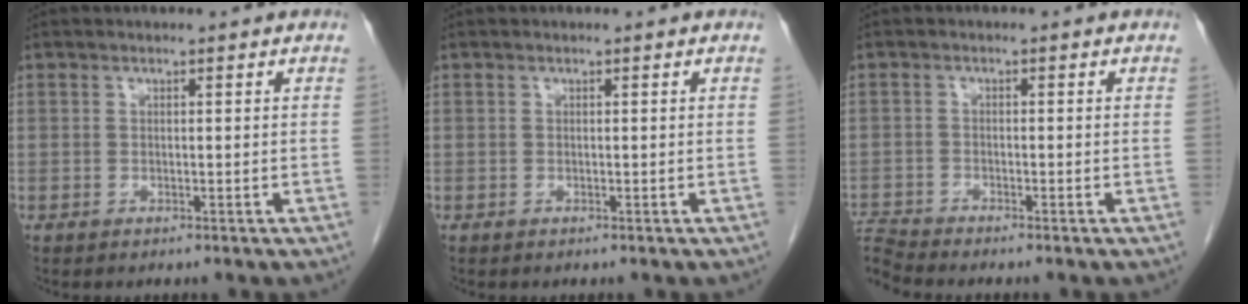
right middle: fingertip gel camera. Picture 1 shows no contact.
{"total": 0.0}
{"total": 3.6, "force": [-3.4, -1.2, 0.0], "torque": [-0.011, -0.011, -0.064]}